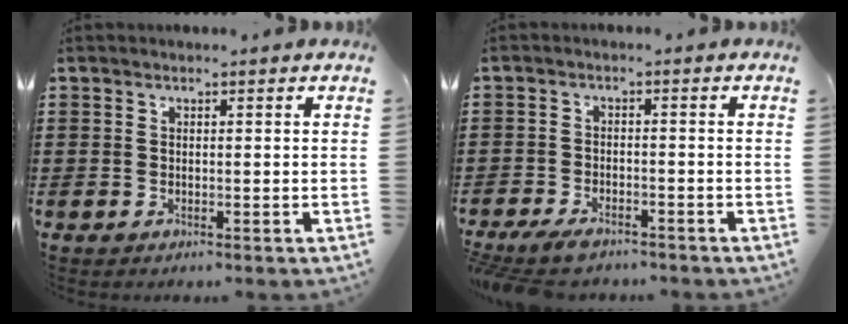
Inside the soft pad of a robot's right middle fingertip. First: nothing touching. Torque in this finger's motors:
{"motor_torque": [2.14, 0.00, 0.76, 0.21]}